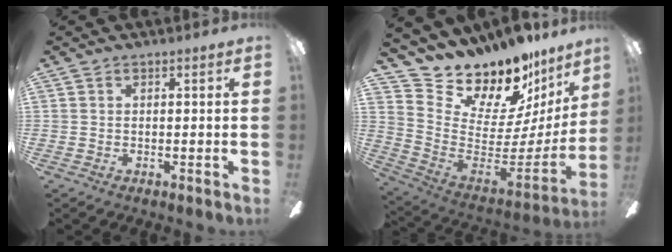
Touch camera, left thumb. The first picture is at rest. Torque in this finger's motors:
{"motor_torque": [0.51, 0.41, 1.02, -1.76, 0.08]}